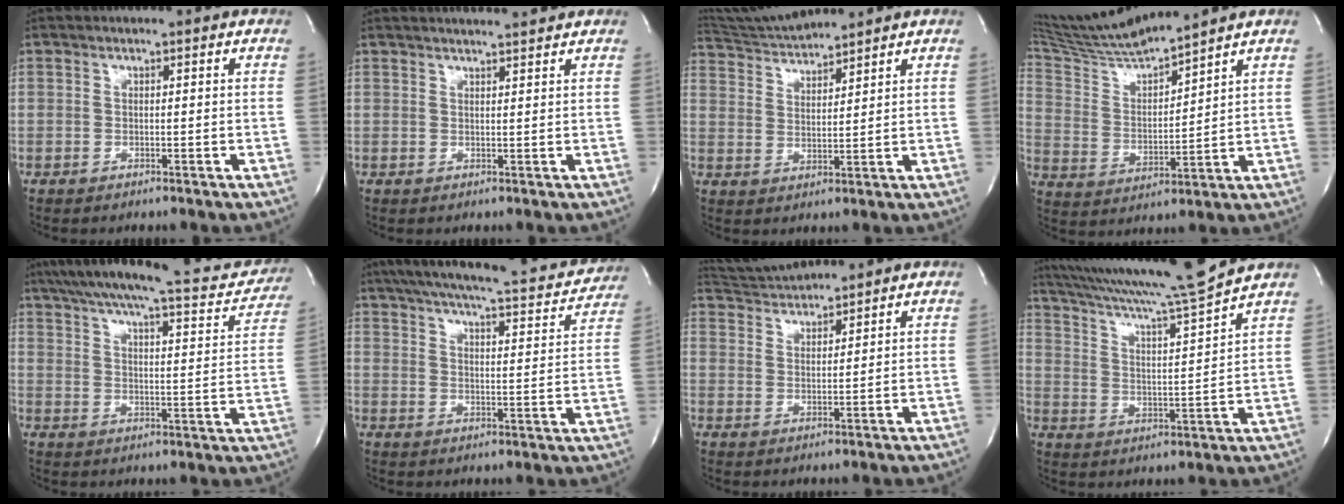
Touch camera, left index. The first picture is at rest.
{"total": 5.7, "force": [5.4, 0.2, 1.8], "torque": [-0.029, 0.016, 0.064]}
{"total": 6.7, "force": [6.6, -0.7, 0.9], "torque": [-0.031, 0.012, 0.133]}
{"total": 13.0, "force": [12.1, -0.6, 4.8], "torque": [-0.100, 0.003, 0.234]}
{"total": 21.8, "force": [19.4, 3.6, 9.2], "torque": [-0.140, -0.018, 0.247]}
{"total": 23.2, "force": [20.4, 4.4, 10.1], "torque": [-0.164, -0.010, 0.256]}
{"total": 5.4, "force": [5.3, -0.3, 0.2], "torque": [-0.013, 0.016, 0.104]}
{"total": 15.7, "force": [14.3, -2.7, 5.8], "torque": [-0.111, -0.033, 0.227]}